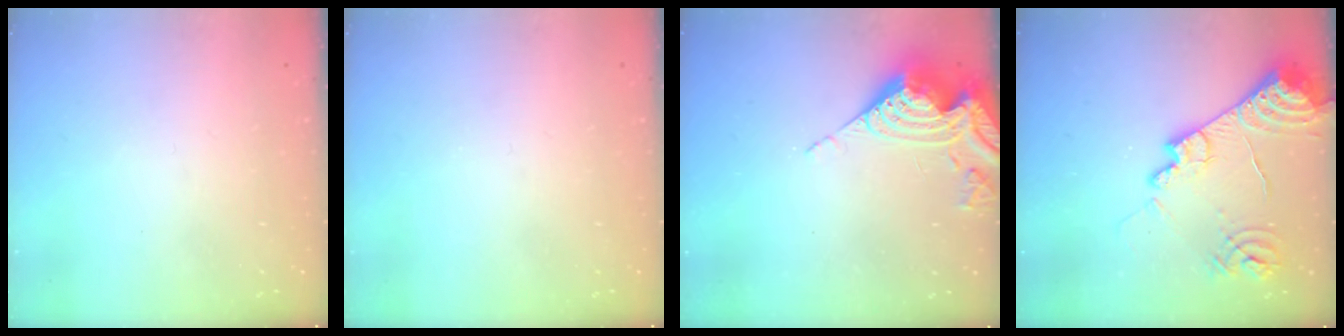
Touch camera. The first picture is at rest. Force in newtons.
{"total": 0.0}
{"total": 12.7, "press": 12.6, "slide": 1.6}
{"total": 15.7, "press": 15.6, "slide": 1.8}